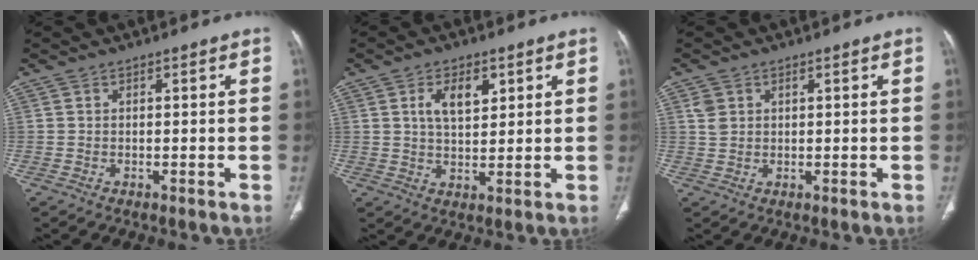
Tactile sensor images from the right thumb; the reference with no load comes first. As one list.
[{"total": 6.4, "force": [2.5, 3.5, 4.8], "torque": [-0.071, -0.012, 0.047]}, {"total": 2.4, "force": [1.0, 1.9, 1.1], "torque": [-0.017, -0.003, 0.025]}]